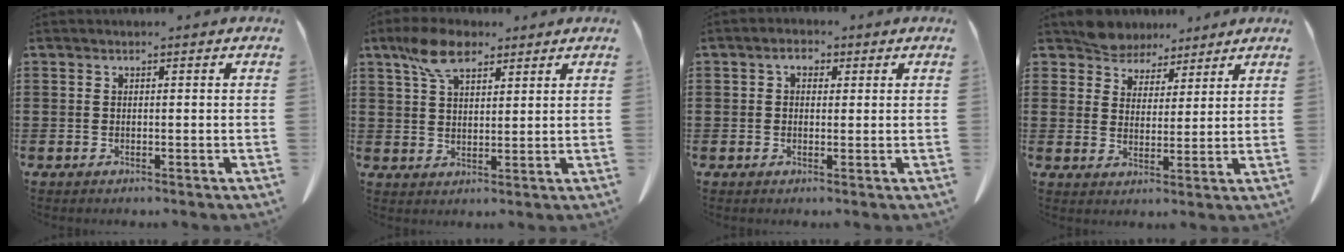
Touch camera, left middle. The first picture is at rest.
{"total": 7.1, "force": [4.6, 3.3, 4.2], "torque": [-0.098, 0.006, 0.087]}
{"total": 2.3, "force": [1.0, 1.4, 1.4], "torque": [-0.033, 0.007, 0.017]}
{"total": 5.4, "force": [5.1, 2.0, 0.0], "torque": [-0.025, -0.017, 0.097]}